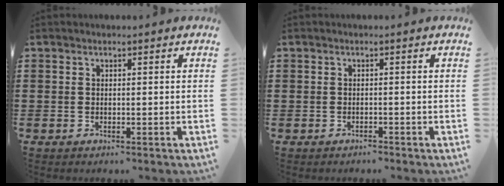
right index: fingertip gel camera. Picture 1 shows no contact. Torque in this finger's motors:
{"motor_torque": [-0.56, 1.58, -1.05, -0.21]}